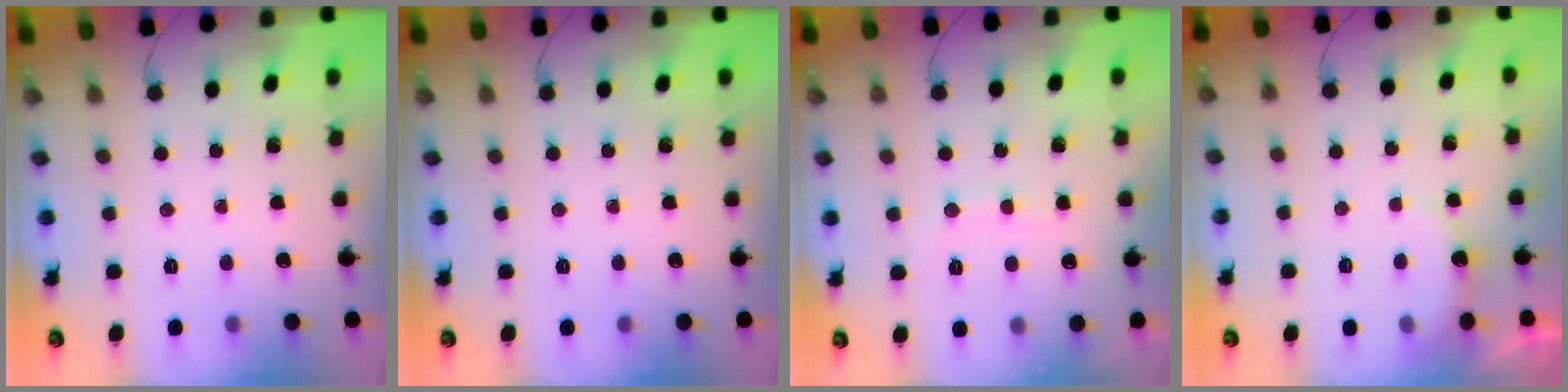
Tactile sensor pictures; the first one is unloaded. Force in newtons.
{"total": 0.0}
{"total": 7.5, "press": 7.3, "slide": 1.6}
{"total": 5.2, "press": 5.1, "slide": 0.8}